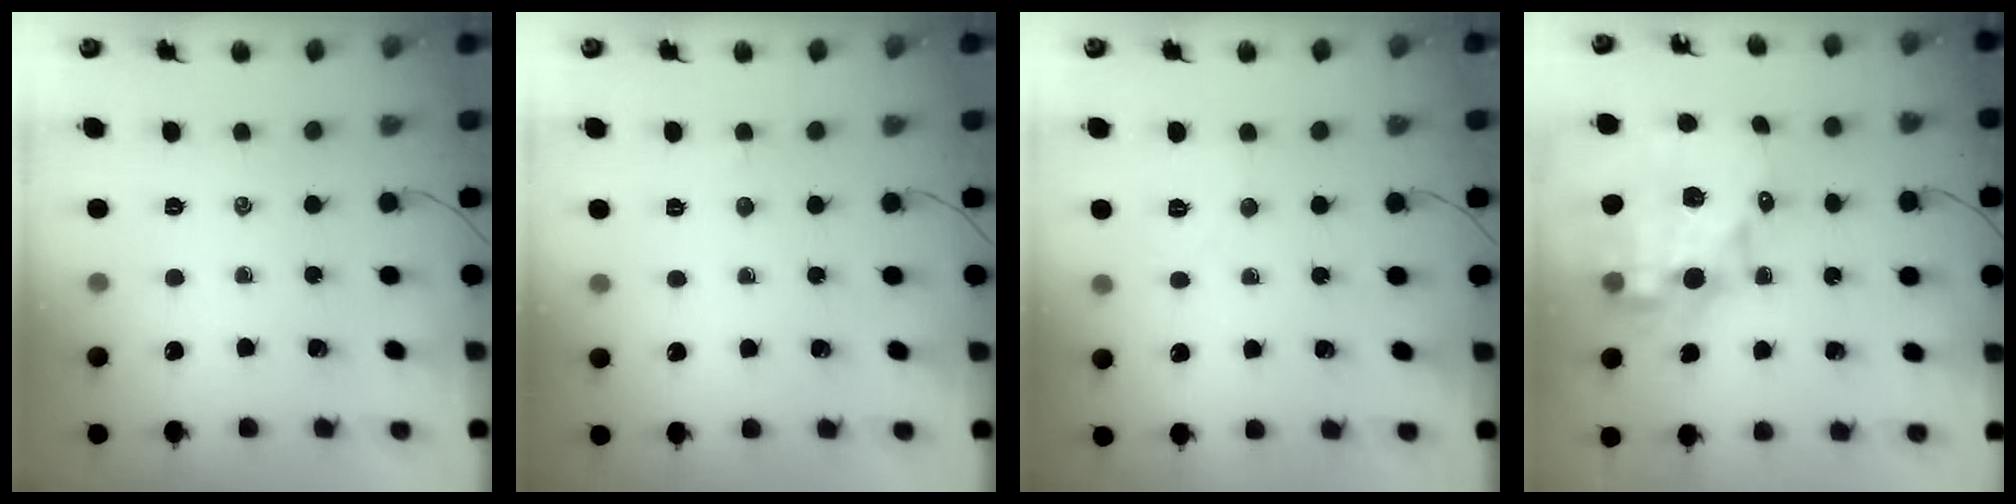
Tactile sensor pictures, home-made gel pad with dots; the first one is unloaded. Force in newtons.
{"total": 2.6, "press": 2.5, "slide": 0.7}
{"total": 4.8, "press": 4.6, "slide": 1.0}
{"total": 16.4, "press": 15.9, "slide": 3.8}